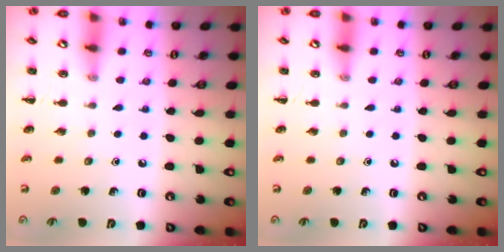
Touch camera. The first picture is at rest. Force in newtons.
{"total": 0.0}